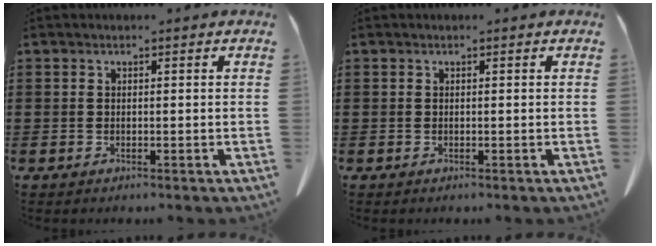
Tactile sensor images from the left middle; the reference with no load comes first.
{"total": 0.0}